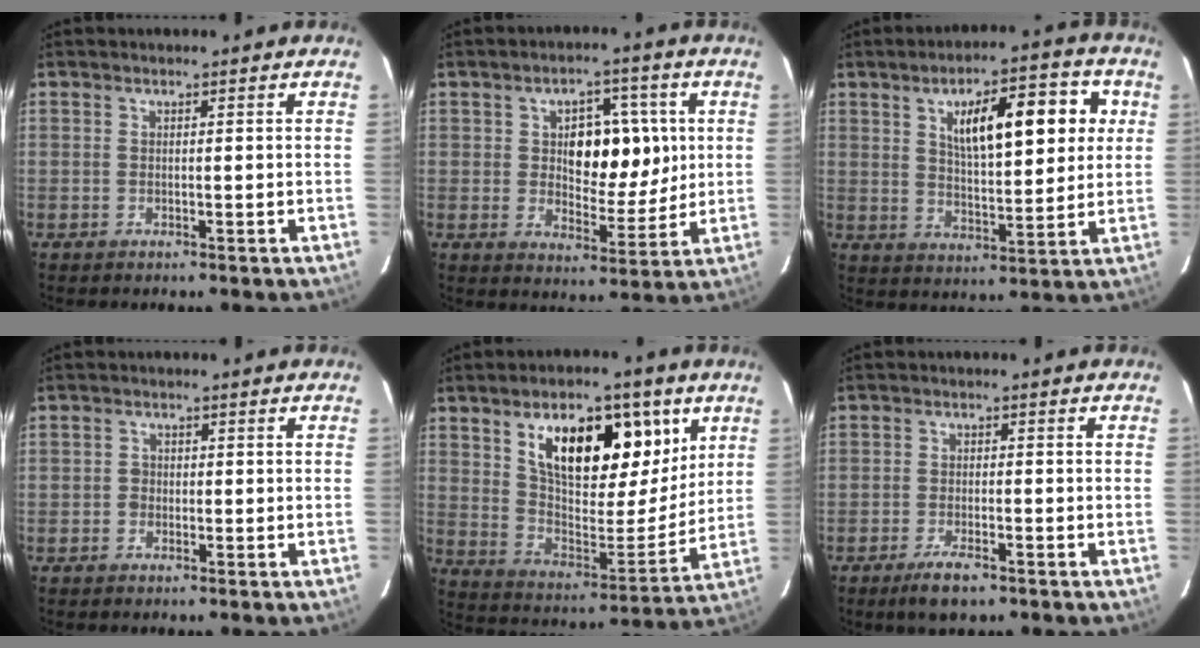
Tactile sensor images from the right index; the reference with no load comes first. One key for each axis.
{"total": 9.7, "fx": 1.8, "fy": 5.3, "fz": 8.0, "tx": -0.112, "ty": 0.015, "tz": 0.037}
{"total": 13.5, "fx": 4.2, "fy": 4.2, "fz": 12.1, "tx": -0.179, "ty": 0.021, "tz": 0.068}
{"total": 1.3, "fx": -0.3, "fy": 1.1, "fz": 0.4, "tx": -0.004, "ty": 0.005, "tz": -0.007}
{"total": 18.8, "fx": 8.8, "fy": 7.9, "fz": 14.6, "tx": -0.222, "ty": 0.010, "tz": 0.152}
{"total": 4.3, "fx": -2.9, "fy": 1.2, "fz": 2.9, "tx": -0.060, "ty": -0.004, "tz": -0.048}